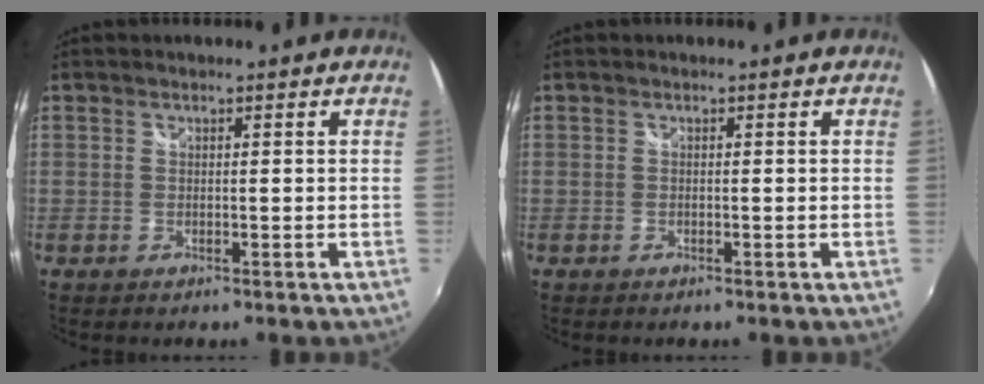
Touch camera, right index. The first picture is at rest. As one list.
[{"total": 0.0}]